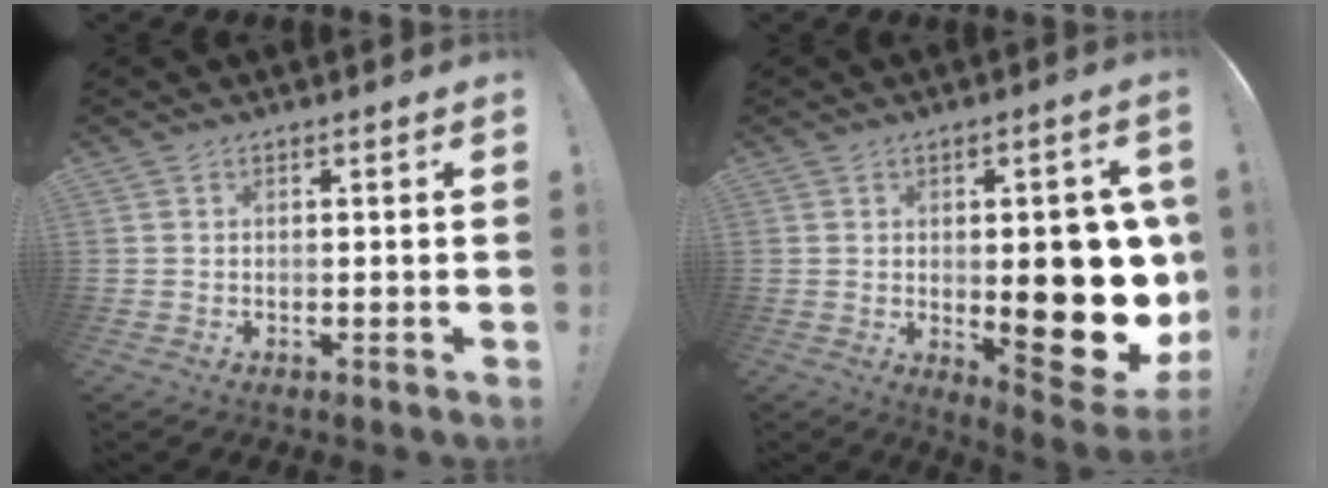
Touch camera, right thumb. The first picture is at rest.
{"total": 17.9, "force": [-1.0, 7.4, 16.2], "torque": [-0.177, -0.017, -0.003]}